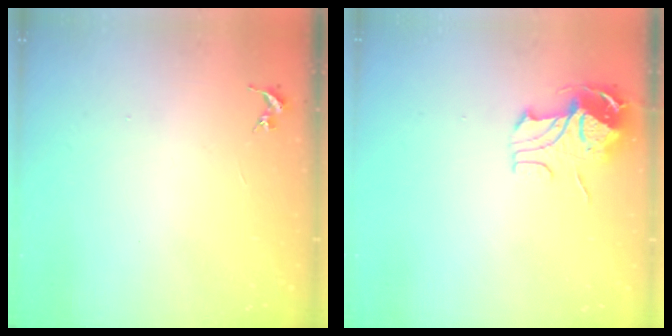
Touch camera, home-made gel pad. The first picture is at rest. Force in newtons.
{"total": 10.0, "press": 9.9, "slide": 0.6}